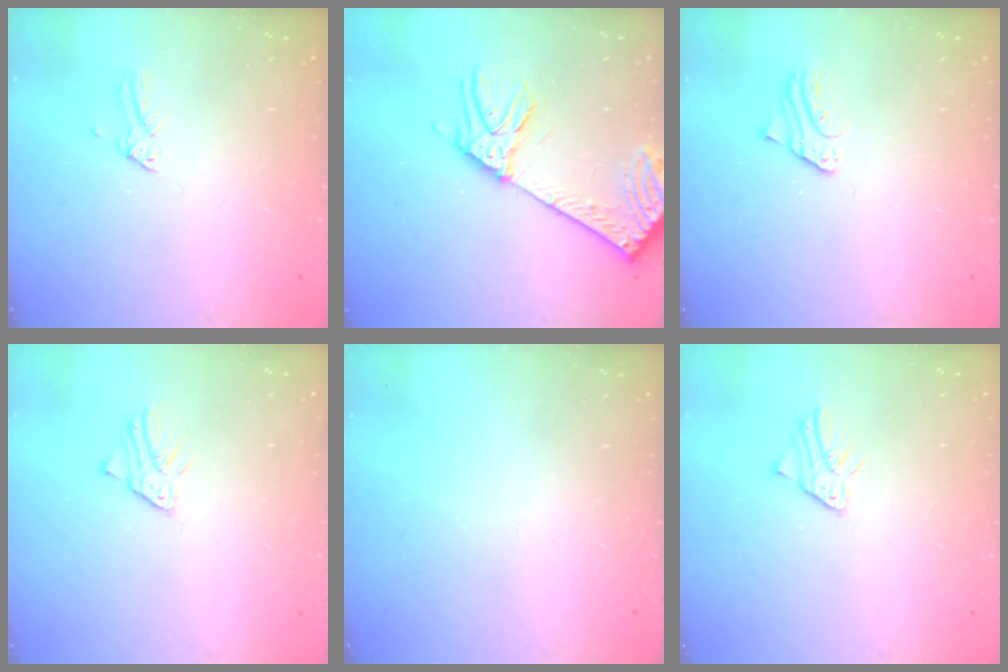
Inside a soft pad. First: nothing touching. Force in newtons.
{"total": 10.7, "press": 10.4, "slide": 2.5}
{"total": 1.9, "press": 1.9, "slide": 0.3}
{"total": 2.3, "press": 2.3, "slide": 0.1}
{"total": 0.0}
{"total": 2.1, "press": 2.1, "slide": 0.2}